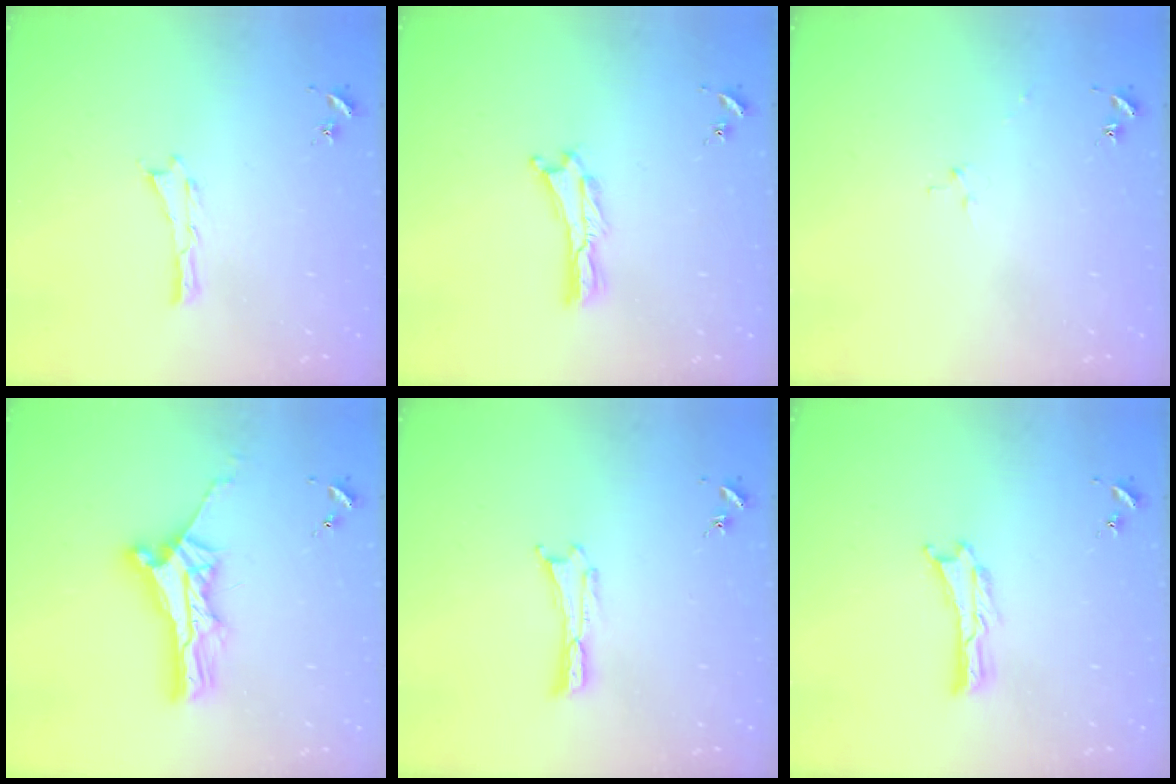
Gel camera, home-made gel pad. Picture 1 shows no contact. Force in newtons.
{"total": 0.6, "press": 0.5, "slide": 0.2}
{"total": 2.5, "press": 2.5, "slide": 0.3}
{"total": 7.4, "press": 7.4, "slide": 0.6}
{"total": 0.0}
{"total": 0.0}